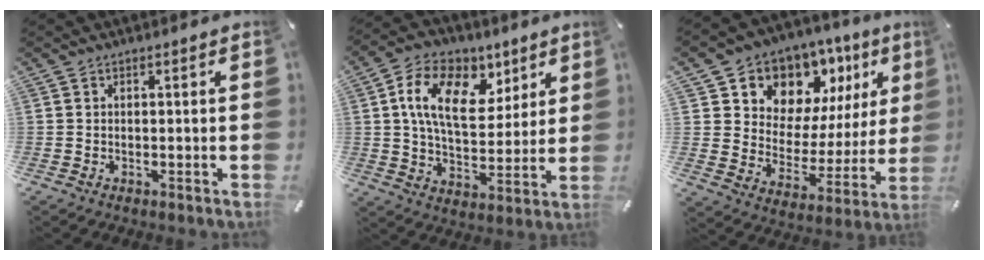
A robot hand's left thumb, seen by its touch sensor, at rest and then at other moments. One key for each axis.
{"total": 15.9, "fx": 6.1, "fy": 10.2, "fz": 10.6, "tx": -0.173, "ty": -0.004, "tz": 0.112}
{"total": 11.1, "fx": 7.5, "fy": 8.0, "fz": 1.8, "tx": -0.028, "ty": -0.084, "tz": 0.134}